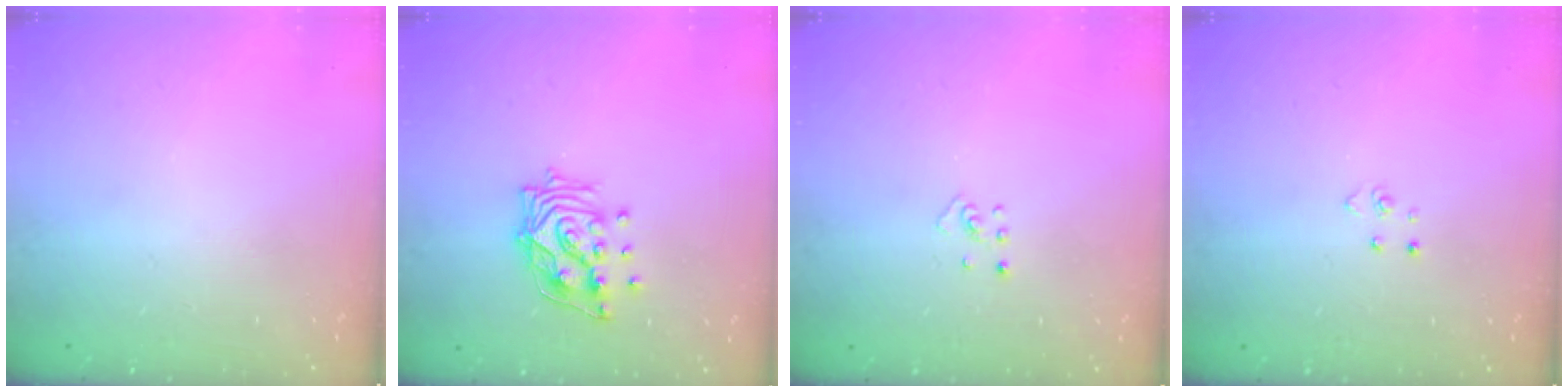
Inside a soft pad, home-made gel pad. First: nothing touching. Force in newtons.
{"total": 12.9, "press": 12.8, "slide": 1.2}
{"total": 2.5, "press": 2.4, "slide": 0.5}
{"total": 2.8, "press": 2.8, "slide": 0.3}